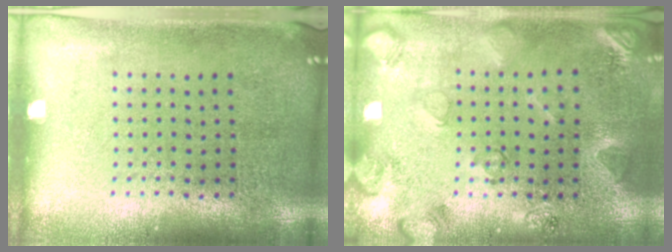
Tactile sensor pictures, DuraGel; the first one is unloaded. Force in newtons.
{"total": 2.1, "press": 2.0, "slide": 0.7}